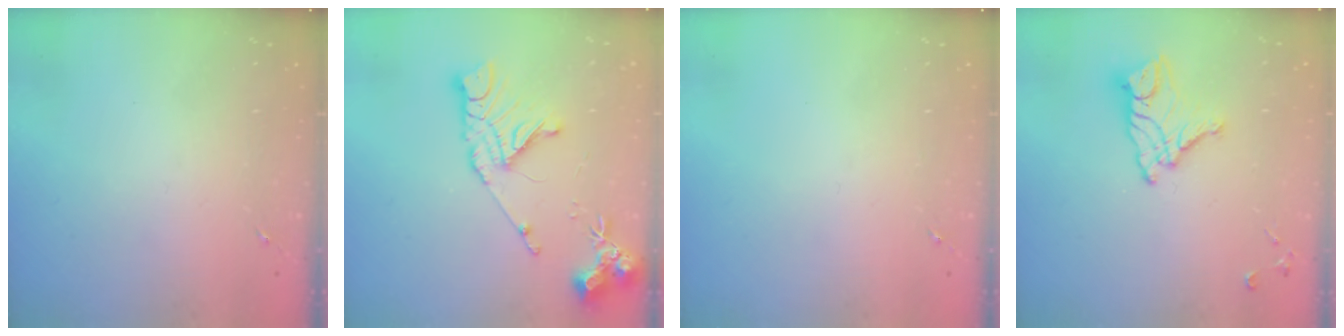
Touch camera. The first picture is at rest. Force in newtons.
{"total": 15.4, "press": 15.3, "slide": 1.8}
{"total": 0.0}
{"total": 12.7, "press": 12.6, "slide": 1.1}